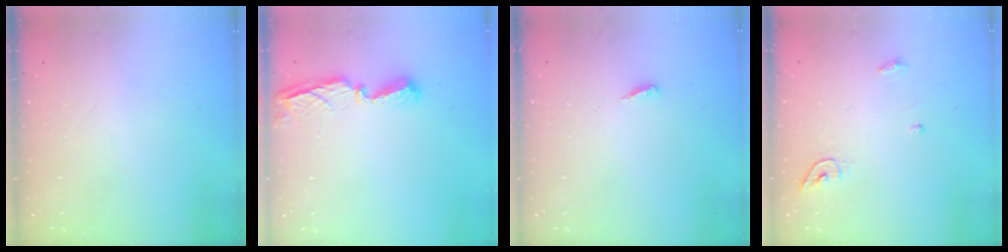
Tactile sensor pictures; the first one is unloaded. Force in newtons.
{"total": 8.0, "press": 7.9, "slide": 1.0}
{"total": 3.0, "press": 3.0, "slide": 0.2}
{"total": 4.5, "press": 4.5, "slide": 0.2}